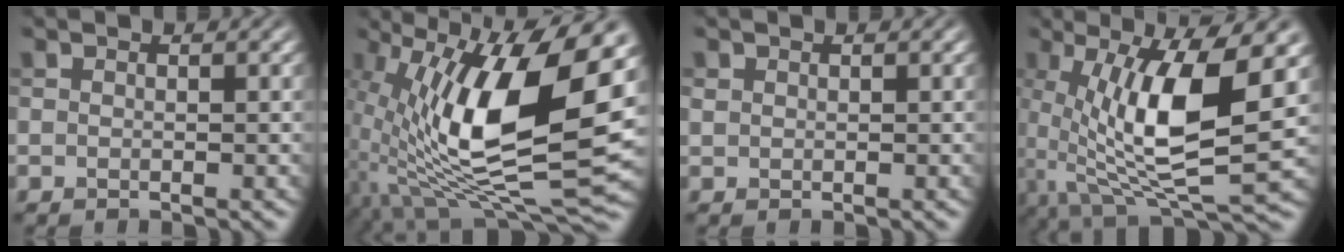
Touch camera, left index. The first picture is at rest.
{"total": 15.0, "force": [0.5, 5.7, 13.8], "torque": [-0.253, -0.020, 0.004]}
{"total": 0.7, "force": [0.4, 0.6, 0.1], "torque": [-0.003, -0.001, 0.009]}
{"total": 10.7, "force": [0.8, 3.0, 10.2], "torque": [-0.188, -0.011, 0.020]}